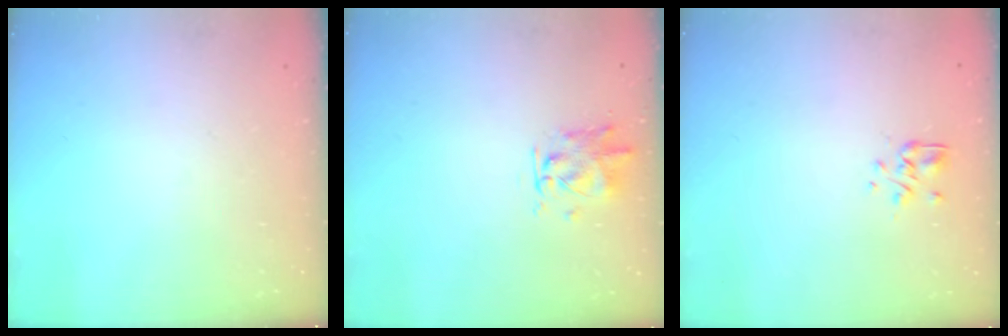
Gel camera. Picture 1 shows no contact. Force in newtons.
{"total": 3.9, "press": 3.9, "slide": 0.2}
{"total": 2.5, "press": 2.3, "slide": 1.0}